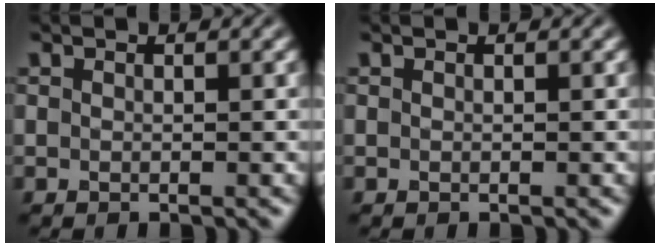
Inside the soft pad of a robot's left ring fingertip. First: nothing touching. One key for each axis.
{"total": 0.0}